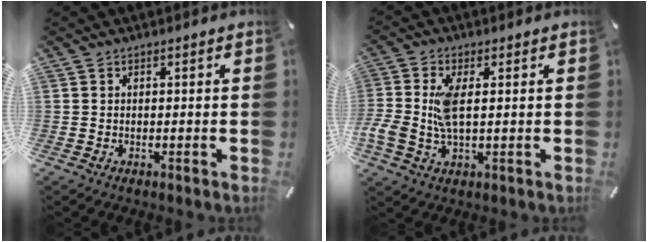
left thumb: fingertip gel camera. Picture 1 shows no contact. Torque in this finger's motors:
{"motor_torque": [-0.03, 1.72, 2.08, 0.67, 0.41]}